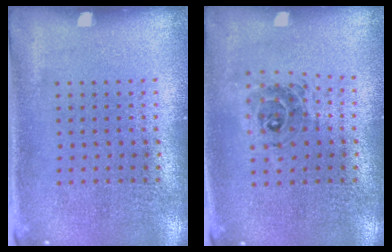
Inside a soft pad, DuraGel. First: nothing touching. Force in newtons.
{"total": 0.7, "press": 0.7, "slide": 0.2}